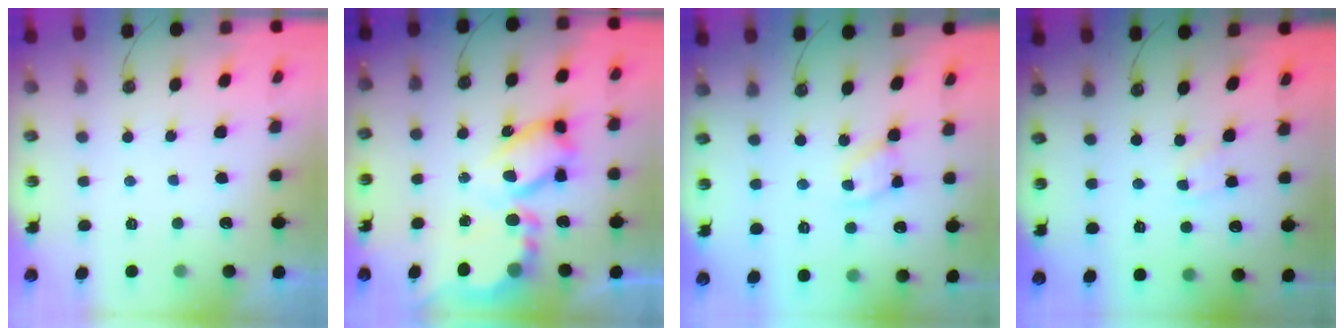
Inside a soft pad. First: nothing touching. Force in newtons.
{"total": 17.2, "press": 17.1, "slide": 1.7}
{"total": 8.4, "press": 8.4, "slide": 0.2}
{"total": 2.2, "press": 2.1, "slide": 0.4}